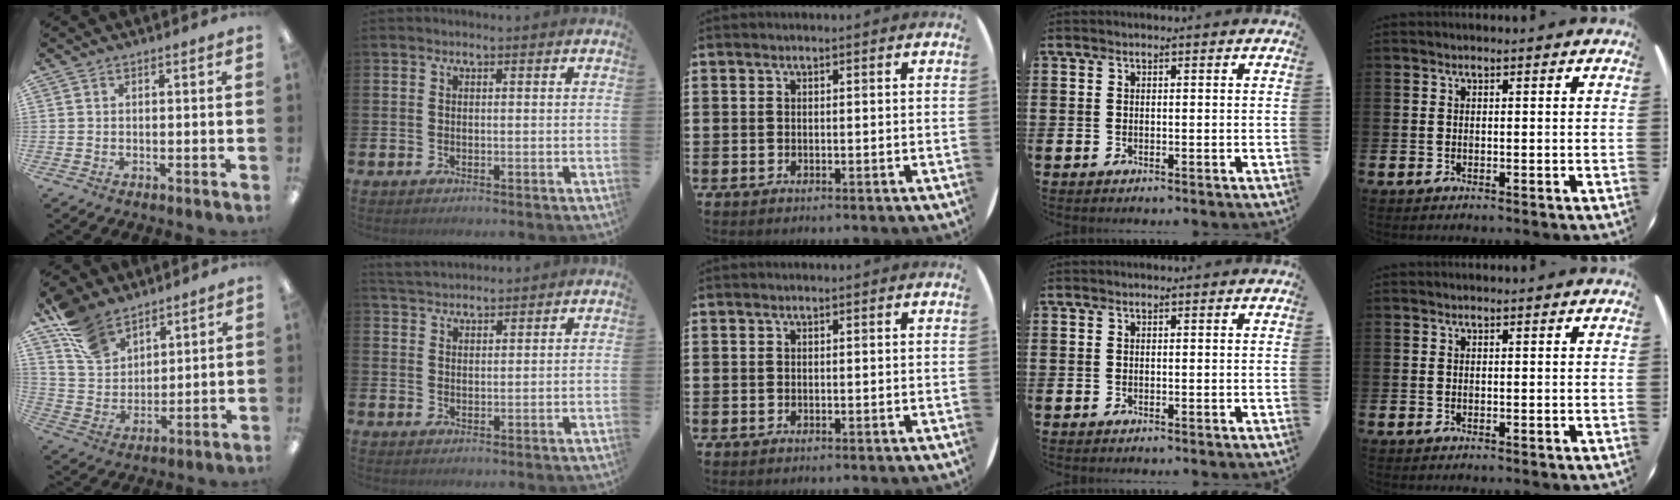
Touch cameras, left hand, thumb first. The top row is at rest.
{"thumb": {"total": 12.4, "force": [9.5, 7.1, 3.8], "torque": [-0.090, -0.046, 0.188]}, "index": {"total": 3.4, "force": [3.4, 0.7, 0.1], "torque": [-0.009, -0.012, 0.063]}}